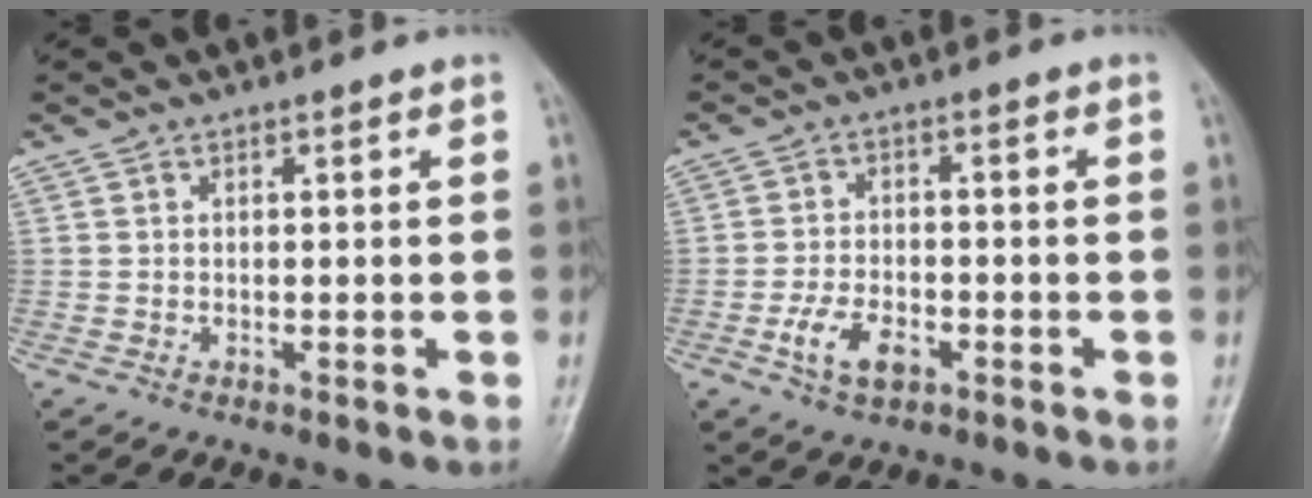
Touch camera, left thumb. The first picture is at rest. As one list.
[{"total": 6.4, "force": [-2.9, 3.6, 4.4], "torque": [-0.080, 0.014, -0.053]}]